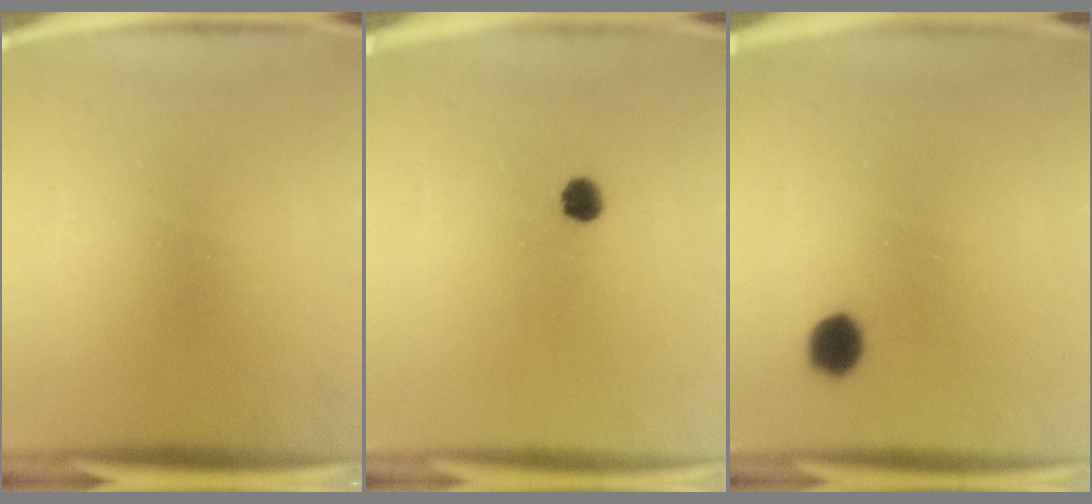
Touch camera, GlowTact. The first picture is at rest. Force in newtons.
{"total": 2.7}
{"total": 4.2}